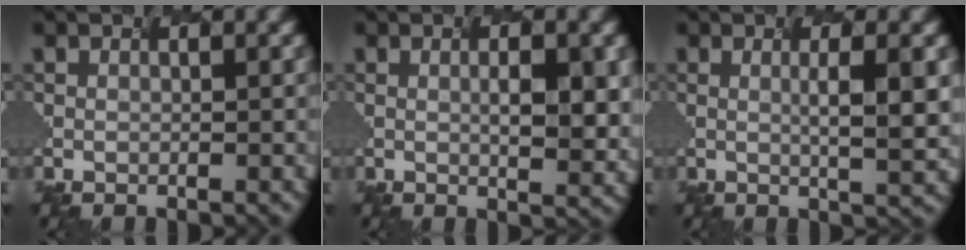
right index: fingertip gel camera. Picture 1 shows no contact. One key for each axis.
{"total": 3.1, "fx": 0.2, "fy": 0.7, "fz": 3.0, "tx": -0.045, "ty": 0.000, "tz": 0.015}
{"total": 3.1, "fx": 0.1, "fy": 0.5, "fz": 3.1, "tx": -0.042, "ty": 0.001, "tz": 0.010}